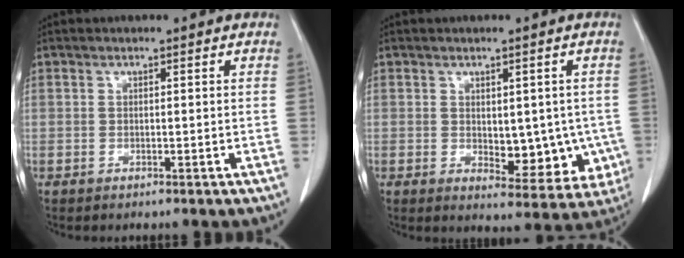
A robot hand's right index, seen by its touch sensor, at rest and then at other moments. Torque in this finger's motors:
{"motor_torque": [0.22, 0.10, 0.13, 0.01]}